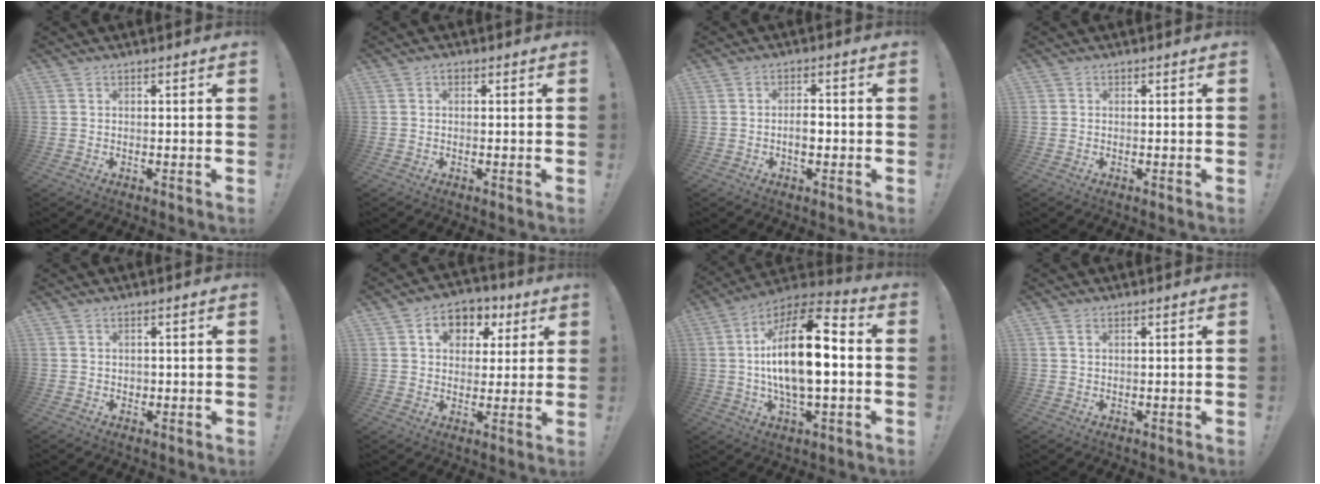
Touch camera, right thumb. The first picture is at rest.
{"total": 0.7, "force": [0.2, 0.5, 0.4], "torque": [-0.001, 0.001, 0.000]}
{"total": 4.0, "force": [-1.3, 2.1, 3.1], "torque": [-0.043, 0.007, -0.025]}
{"total": 0.7, "force": [0.3, 0.6, 0.1], "torque": [0.001, 0.000, 0.006]}
{"total": 1.1, "force": [-0.1, 1.0, 0.1], "torque": [0.000, 0.002, -0.004]}
{"total": 9.0, "force": [3.1, 7.4, 4.1], "torque": [-0.049, -0.009, 0.058]}
{"total": 20.1, "force": [0.2, 7.6, 18.6], "torque": [-0.332, -0.002, -0.005]}
{"total": 0.8, "force": [0.5, 0.5, 0.4], "torque": [-0.003, -0.002, 0.008]}